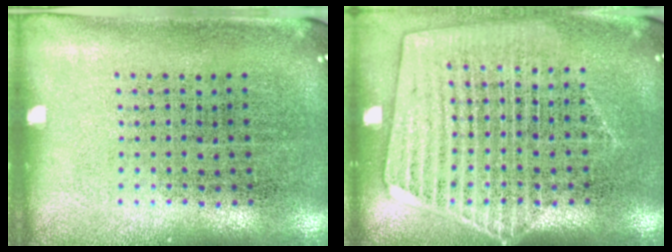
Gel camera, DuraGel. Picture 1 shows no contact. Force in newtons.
{"total": 1.7, "press": 1.6, "slide": 0.7}